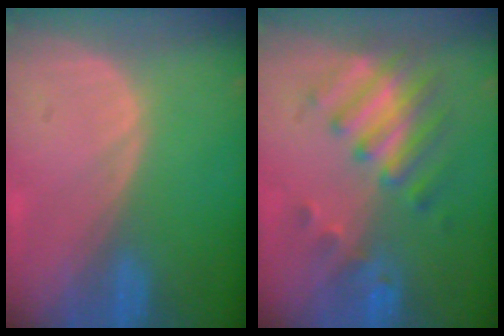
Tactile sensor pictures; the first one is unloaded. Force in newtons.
{"total": 8.1, "press": 7.1, "slide": 4.0}